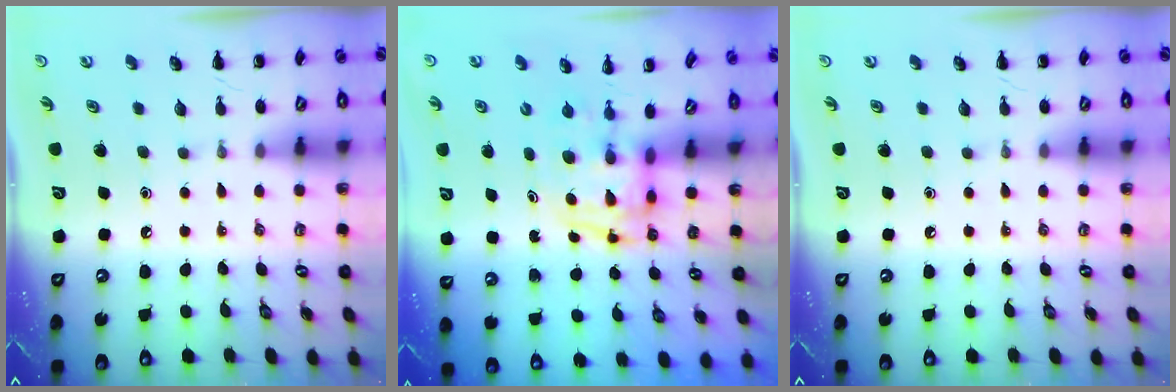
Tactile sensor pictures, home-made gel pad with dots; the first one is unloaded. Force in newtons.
{"total": 3.7, "press": 3.7, "slide": 0.5}
{"total": 0.0}